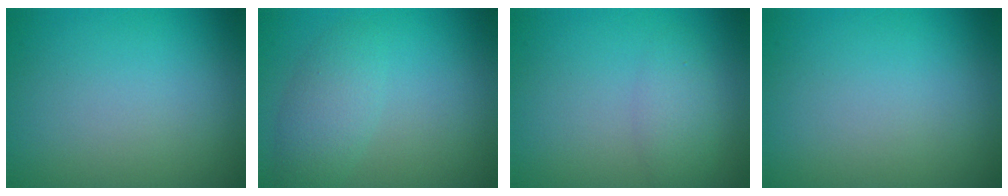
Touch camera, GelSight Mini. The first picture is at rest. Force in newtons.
{"total": 2.9, "press": 2.9, "slide": 0.2}
{"total": 2.1, "press": 2.1, "slide": 0.1}
{"total": 0.0}